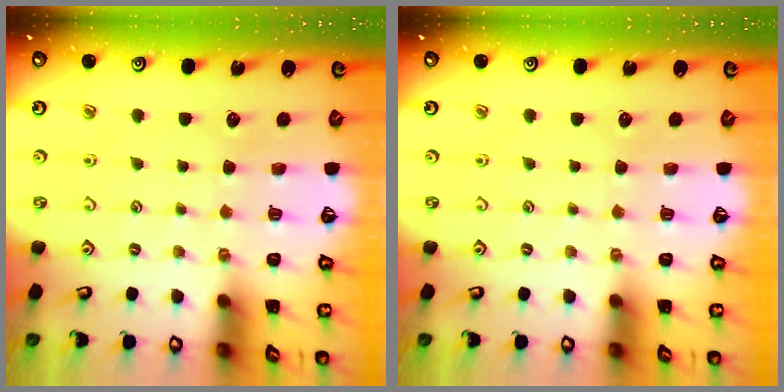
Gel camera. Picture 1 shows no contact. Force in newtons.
{"total": 0.0}